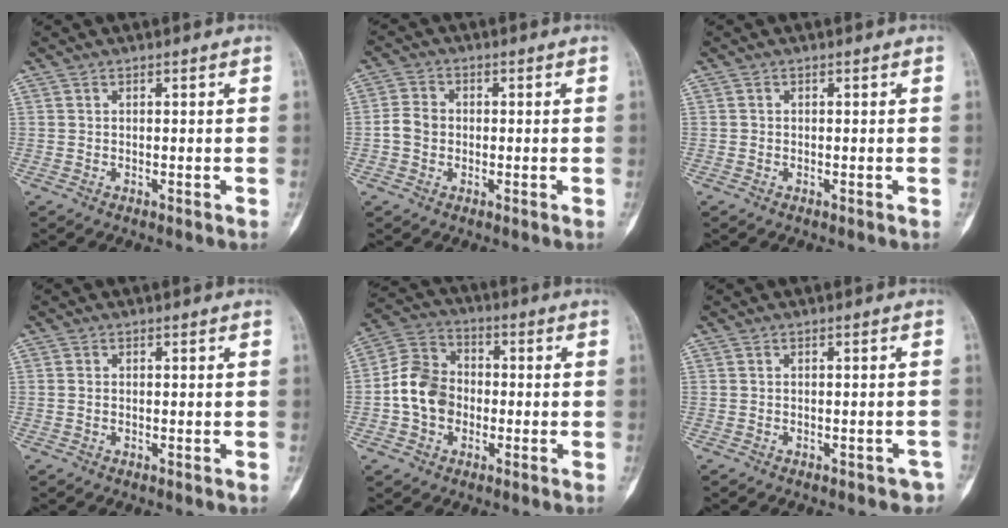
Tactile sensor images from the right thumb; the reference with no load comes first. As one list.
[{"total": 4.2, "force": [-0.5, 3.6, 2.2], "torque": [-0.034, 0.012, -0.015]}, {"total": 0.0}, {"total": 0.6, "force": [-0.1, 0.4, 0.4], "torque": [-0.008, 0.001, -0.003]}, {"total": 10.2, "force": [-1.6, 8.3, 5.7], "torque": [-0.092, 0.034, -0.042]}, {"total": 3.3, "force": [-2.5, 1.6, 1.2], "torque": [-0.006, 0.019, -0.023]}]